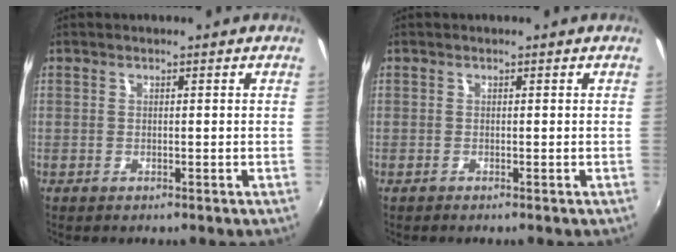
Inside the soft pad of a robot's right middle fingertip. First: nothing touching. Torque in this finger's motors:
{"motor_torque": [0.01, -0.02, 0.00, 0.00]}